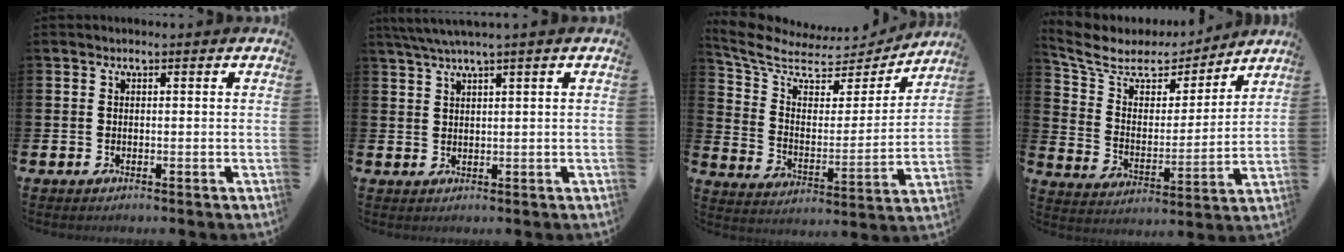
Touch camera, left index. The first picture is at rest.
{"total": 3.1, "force": [2.5, -0.5, 1.8], "torque": [-0.042, -0.002, 0.045]}
{"total": 7.5, "force": [6.6, 3.1, 2.0], "torque": [-0.079, -0.052, 0.109]}
{"total": 7.4, "force": [6.2, 3.7, 1.7], "torque": [-0.076, -0.041, 0.106]}